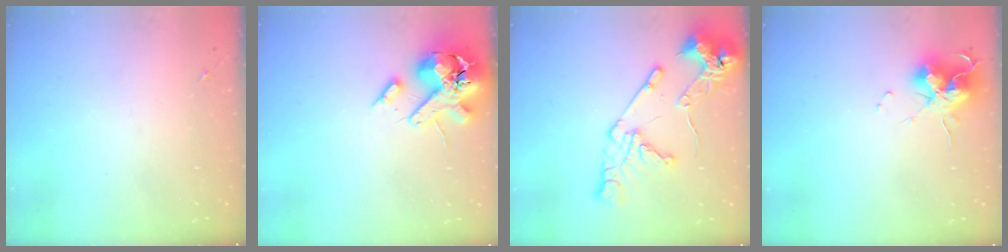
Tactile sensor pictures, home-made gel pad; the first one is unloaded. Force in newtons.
{"total": 17.4, "press": 17.2, "slide": 2.9}
{"total": 15.2, "press": 15.1, "slide": 1.8}
{"total": 14.3, "press": 14.2, "slide": 1.4}